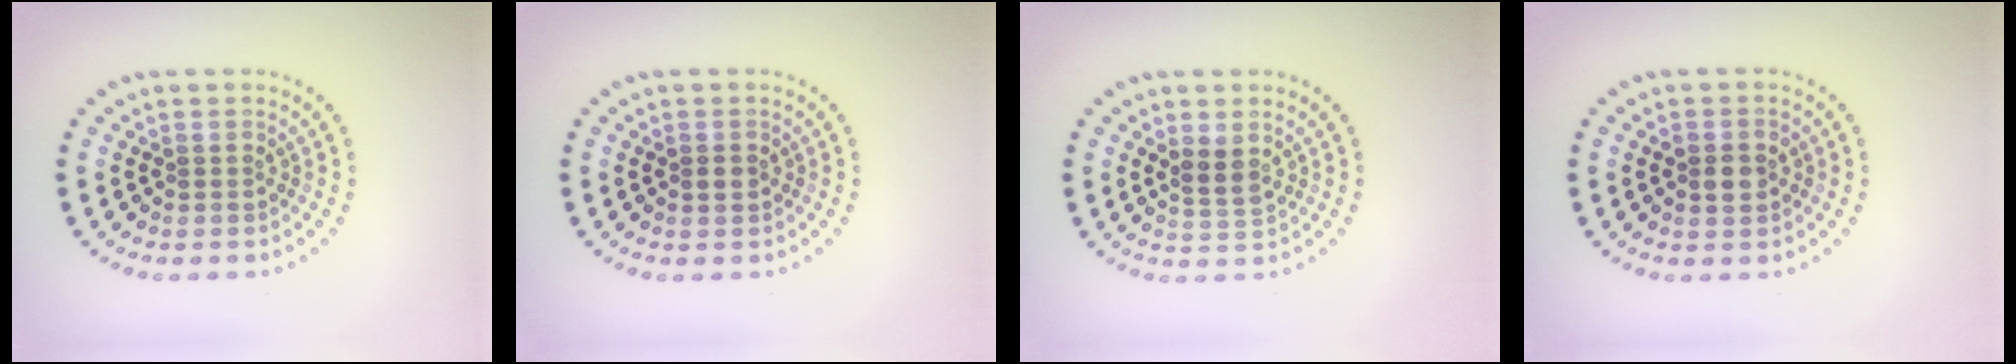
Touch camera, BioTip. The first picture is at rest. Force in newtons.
{"total": 1.1, "press": 1.1, "slide": 0.2}
{"total": 1.9, "press": 1.6, "slide": 1.0}
{"total": 2.5, "press": 2.5, "slide": 0.2}